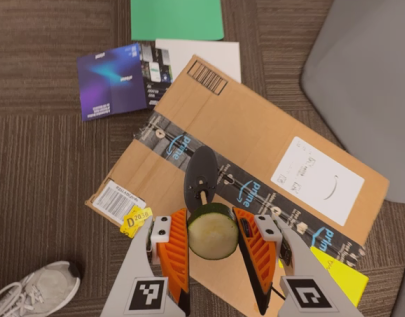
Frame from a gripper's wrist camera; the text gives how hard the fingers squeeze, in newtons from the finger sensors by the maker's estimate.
{"total": 10.4, "left": 10.7, "right": 10.0}